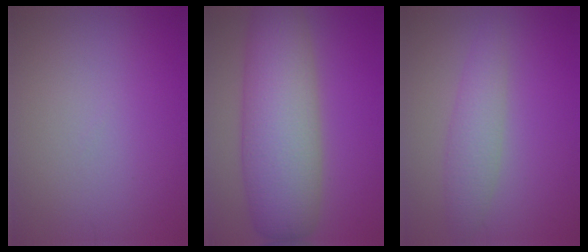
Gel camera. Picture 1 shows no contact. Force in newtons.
{"total": 10.3, "press": 10.3, "slide": 0.2}
{"total": 3.0, "press": 3.0, "slide": 0.1}